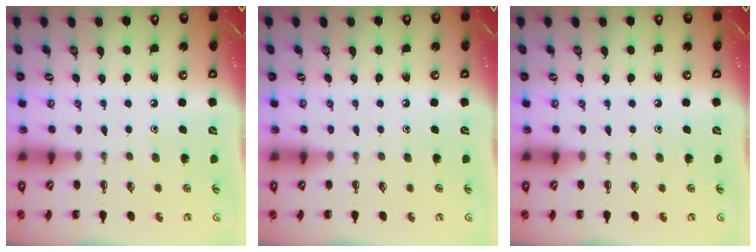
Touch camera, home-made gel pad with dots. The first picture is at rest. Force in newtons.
{"total": 0.0}
{"total": 0.0}